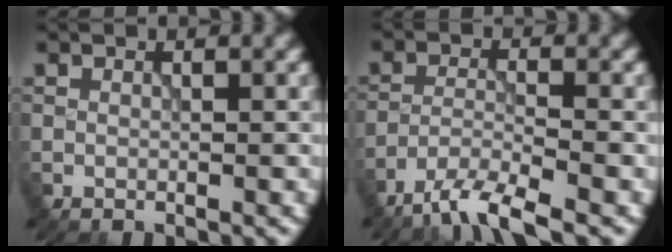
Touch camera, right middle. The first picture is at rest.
{"total": 5.3, "force": [-4.2, 0.9, 3.1], "torque": [-0.059, -0.007, -0.087]}